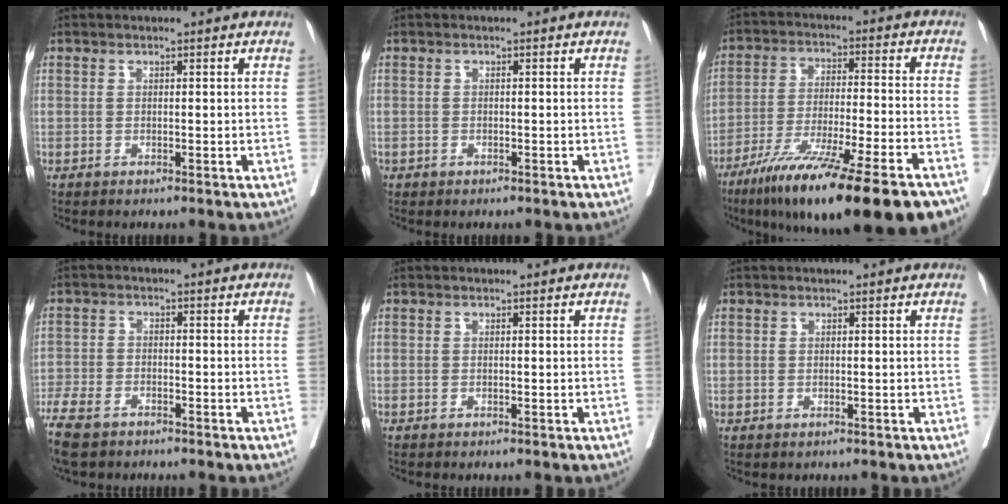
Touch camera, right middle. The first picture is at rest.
{"total": 0.7, "force": [-0.3, 0.6, 0.0], "torque": [-0.004, 0.005, -0.006]}
{"total": 24.5, "force": [-17.5, 2.0, 17.0], "torque": [-0.216, -0.036, -0.279]}
{"total": 11.7, "force": [-10.2, 4.9, 2.9], "torque": [-0.070, 0.002, -0.179]}
{"total": 0.0}
{"total": 0.9, "force": [0.1, 0.9, 0.0], "torque": [0.009, 0.005, -0.002]}